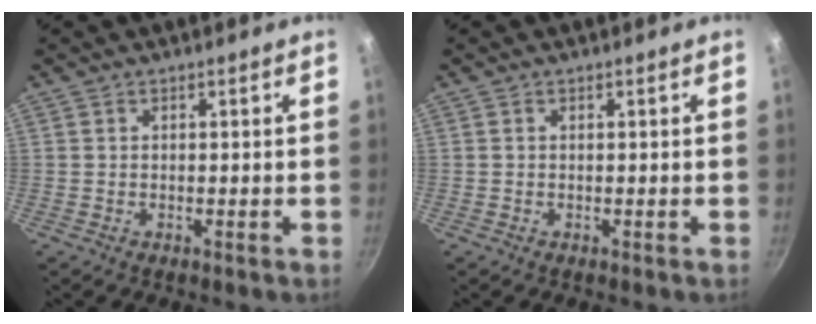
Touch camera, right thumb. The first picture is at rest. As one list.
[{"total": 0.0}]